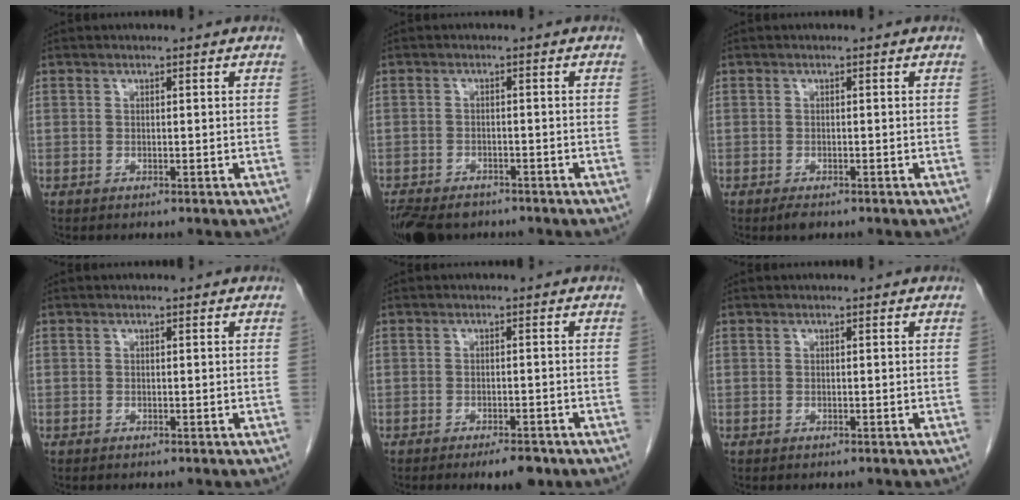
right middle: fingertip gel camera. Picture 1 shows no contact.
{"total": 10.2, "force": [-7.4, 5.5, 4.3], "torque": [-0.099, -0.017, -0.106]}
{"total": 1.6, "force": [-1.1, 0.6, 1.0], "torque": [-0.021, -0.003, -0.015]}
{"total": 0.0}
{"total": 3.9, "force": [-2.8, 1.0, 2.6], "torque": [-0.038, -0.005, -0.035]}
{"total": 0.0}